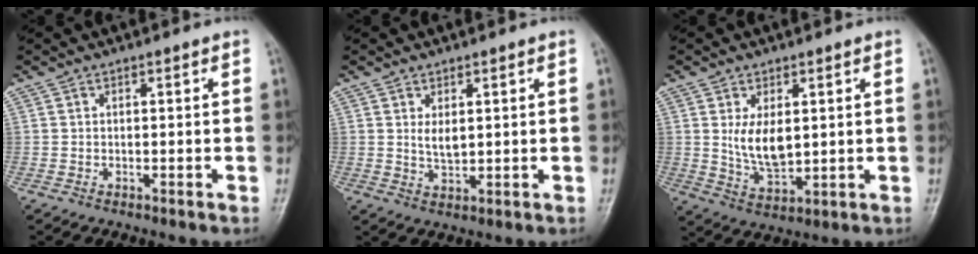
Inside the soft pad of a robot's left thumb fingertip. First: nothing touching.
{"total": 3.1, "force": [1.1, 1.6, 2.4], "torque": [-0.035, -0.013, 0.023]}
{"total": 7.2, "force": [1.6, 4.0, 5.8], "torque": [-0.093, -0.020, 0.041]}